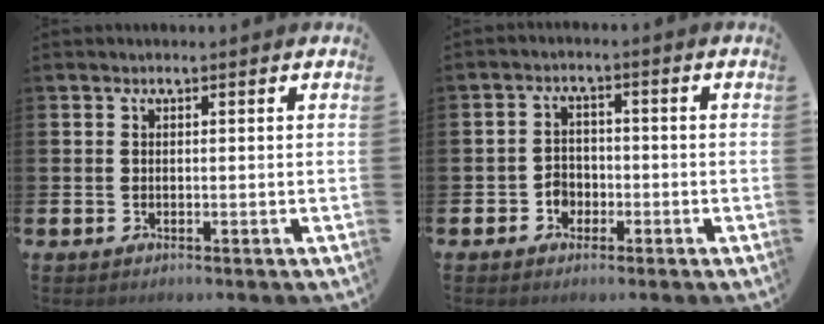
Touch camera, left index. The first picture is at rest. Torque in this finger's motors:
{"motor_torque": [-0.01, 0.20, 0.02, 0.03]}